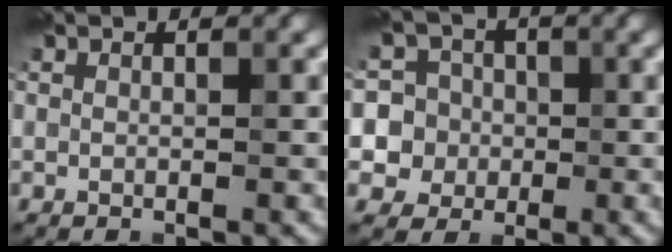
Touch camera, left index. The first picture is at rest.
{"total": 7.4, "force": [1.6, 6.8, 2.4], "torque": [-0.044, 0.024, 0.009]}